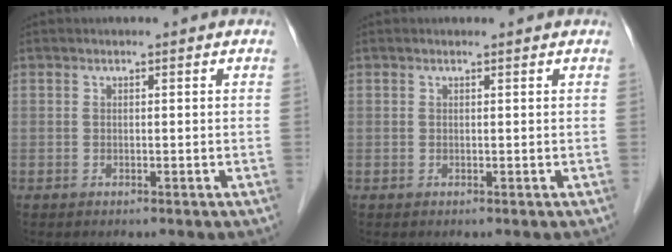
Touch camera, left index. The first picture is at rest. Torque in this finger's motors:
{"motor_torque": [0.11, -0.02, -0.06, 0.01]}